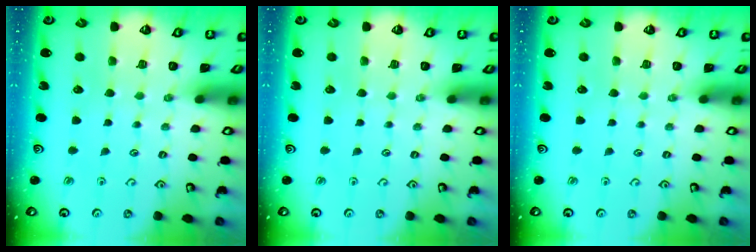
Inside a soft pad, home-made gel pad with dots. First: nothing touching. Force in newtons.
{"total": 0.0}
{"total": 0.0}